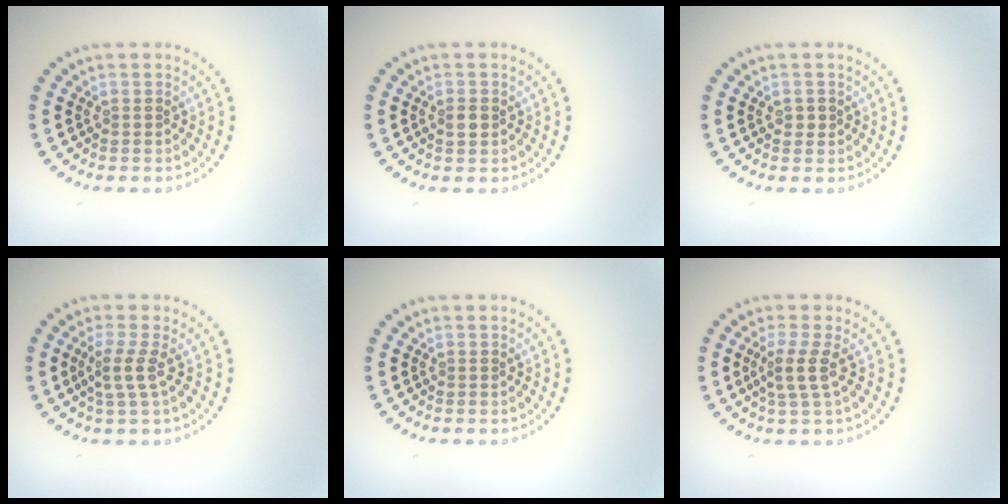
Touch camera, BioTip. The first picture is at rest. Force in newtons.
{"total": 1.0, "press": 1.0, "slide": 0.3}
{"total": 1.0, "press": 1.0, "slide": 0.2}
{"total": 2.0, "press": 1.5, "slide": 1.4}
{"total": 0.0}
{"total": 2.2, "press": 1.7, "slide": 1.4}